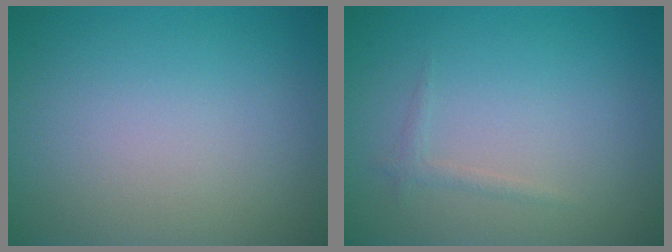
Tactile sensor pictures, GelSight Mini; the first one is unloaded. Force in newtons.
{"total": 0.7, "press": 0.7, "slide": 0.1}